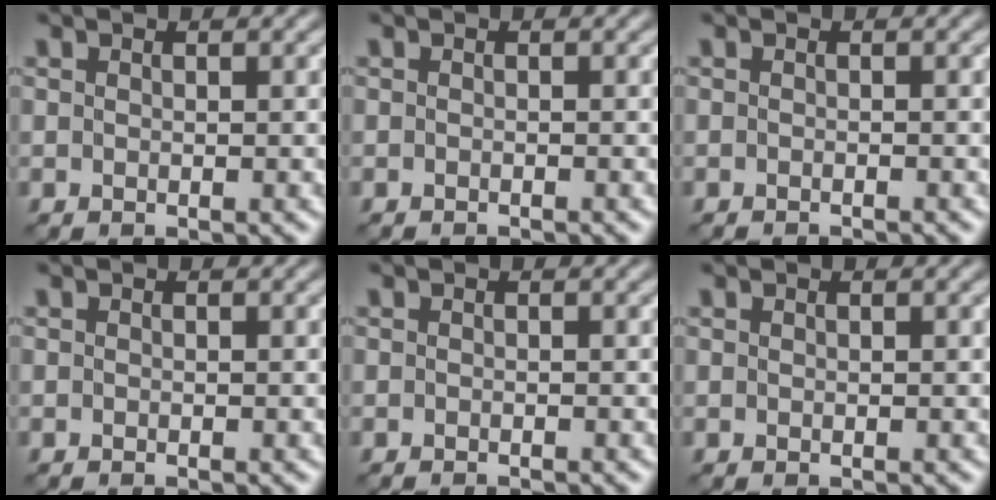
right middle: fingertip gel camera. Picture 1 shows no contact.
{"total": 0.8, "force": [-0.8, -0.2, -0.1], "torque": [0.001, -0.005, -0.014]}
{"total": 1.2, "force": [-1.2, -0.2, 0.0], "torque": [0.001, -0.006, -0.016]}
{"total": 0.0}
{"total": 0.7, "force": [-0.7, -0.2, 0.0], "torque": [0.000, -0.004, -0.012]}
{"total": 0.0}